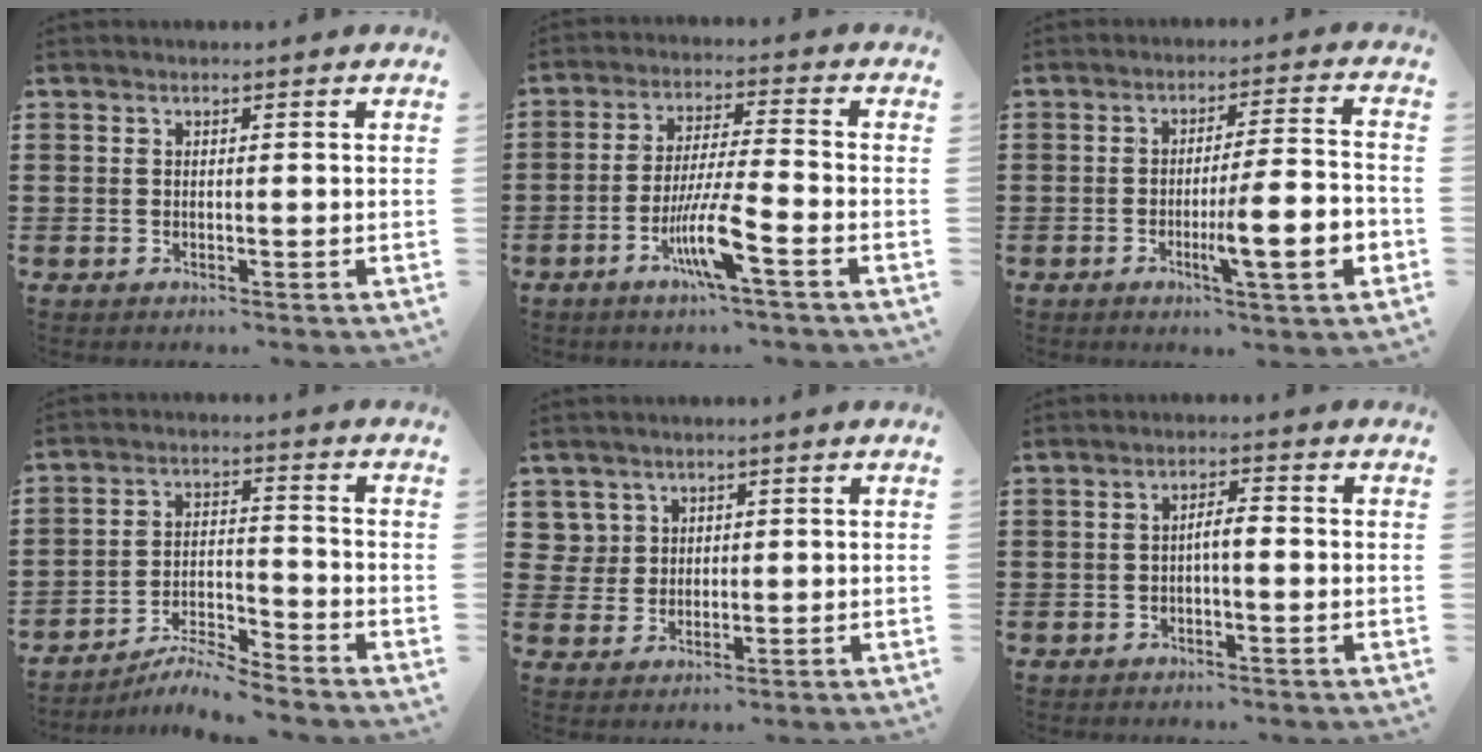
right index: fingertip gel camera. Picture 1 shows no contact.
{"total": 8.7, "force": [-4.2, 0.4, 7.6], "torque": [-0.155, -0.015, -0.082]}
{"total": 10.1, "force": [-3.2, 1.2, 9.5], "torque": [-0.152, -0.010, -0.055]}
{"total": 5.6, "force": [-5.4, 0.1, 1.7], "torque": [-0.037, -0.001, -0.107]}
{"total": 3.3, "force": [1.5, 2.9, 0.2], "torque": [-0.020, 0.012, 0.028]}
{"total": 2.5, "force": [-0.6, 0.6, 2.3], "torque": [-0.042, 0.004, -0.013]}